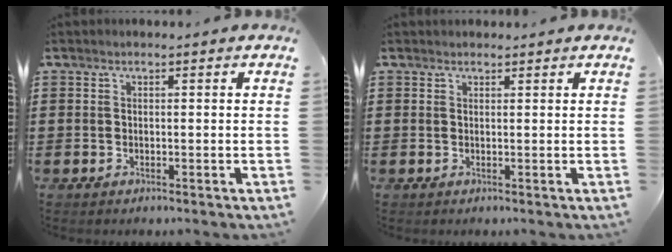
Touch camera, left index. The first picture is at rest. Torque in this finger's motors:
{"motor_torque": [0.01, 0.12, 0.01, -0.01]}